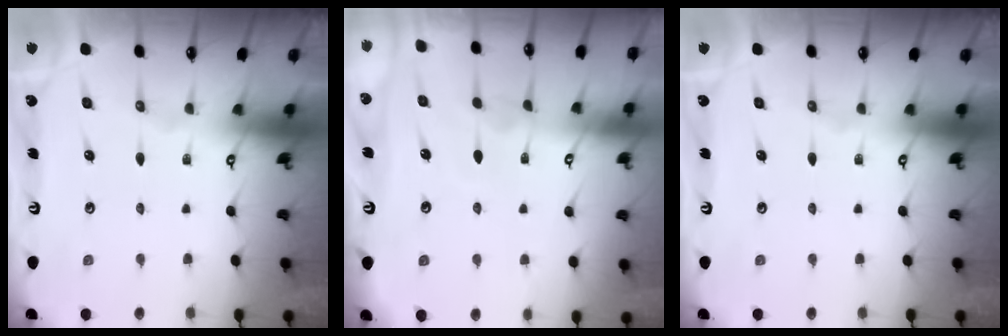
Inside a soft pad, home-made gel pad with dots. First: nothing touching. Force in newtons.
{"total": 3.7, "press": 3.7, "slide": 0.1}
{"total": 0.0}